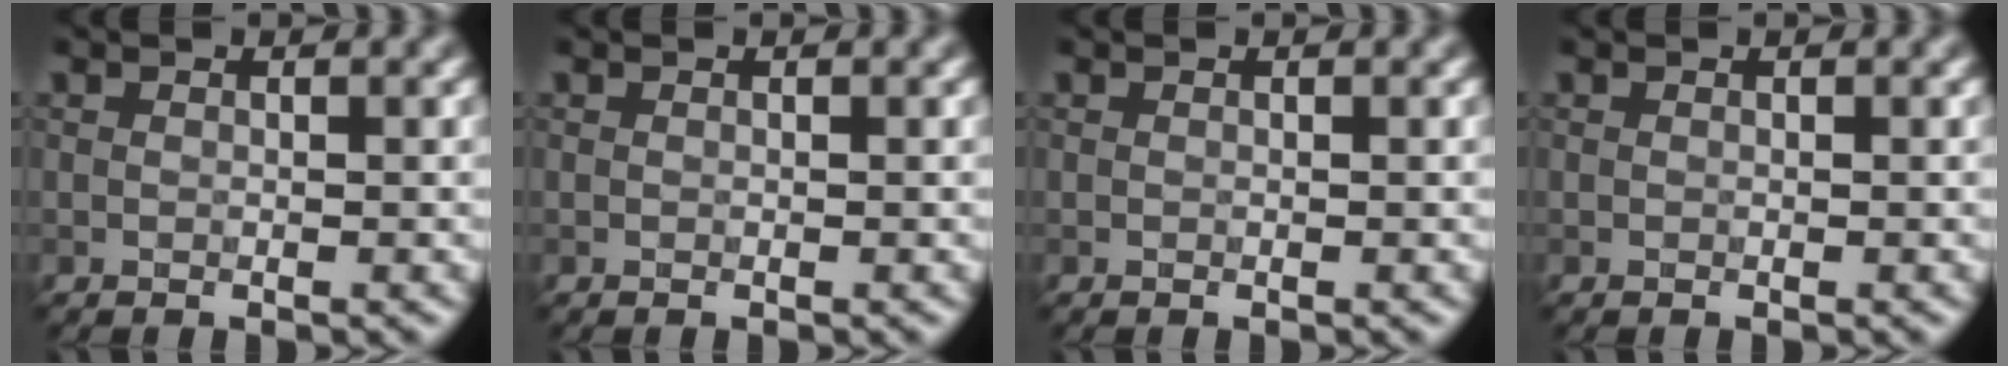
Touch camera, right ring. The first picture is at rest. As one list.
[{"total": 0.0}, {"total": 0.0}, {"total": 0.0}]